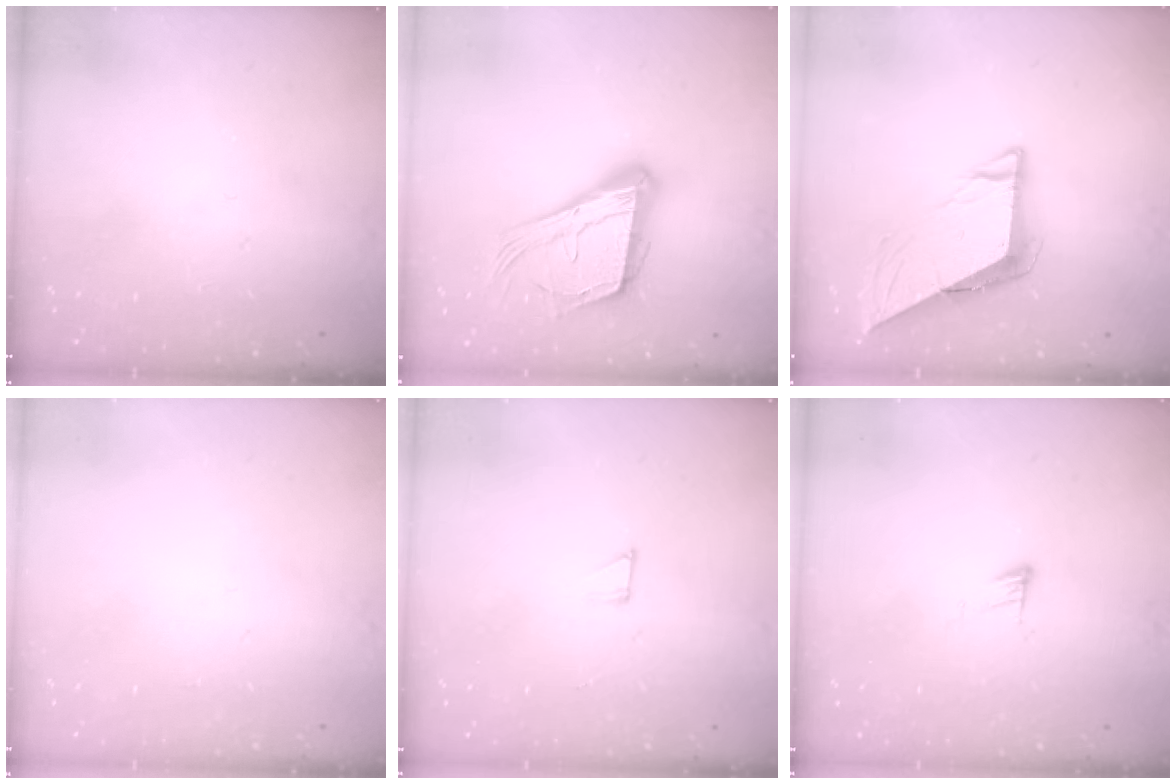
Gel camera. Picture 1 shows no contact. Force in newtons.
{"total": 18.8, "press": 18.5, "slide": 3.2}
{"total": 8.0, "press": 8.0, "slide": 0.5}
{"total": 0.9, "press": 0.9, "slide": 0.0}
{"total": 2.3, "press": 2.3, "slide": 0.2}
{"total": 5.2, "press": 5.2, "slide": 0.5}